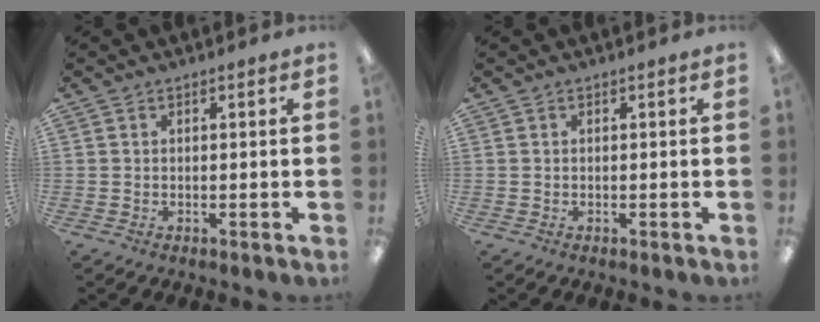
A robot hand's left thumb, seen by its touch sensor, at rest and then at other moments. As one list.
[{"total": 0.0}]